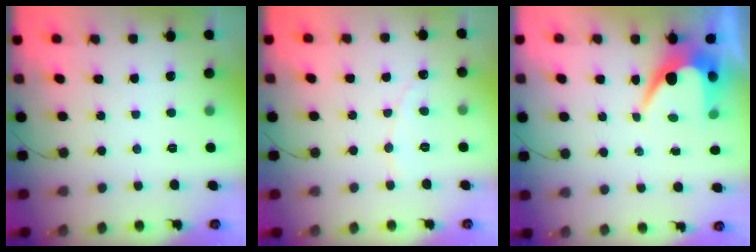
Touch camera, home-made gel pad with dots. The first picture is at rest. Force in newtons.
{"total": 2.9, "press": 2.9, "slide": 0.3}
{"total": 7.0, "press": 7.0, "slide": 0.4}